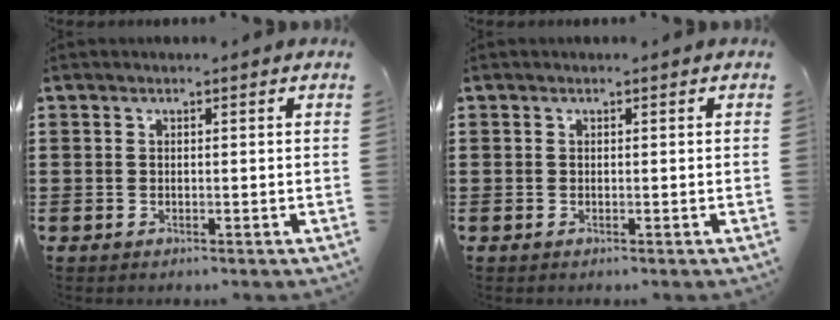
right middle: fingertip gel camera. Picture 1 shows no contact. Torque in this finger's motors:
{"motor_torque": [0.00, 0.00, -0.03, -0.02]}